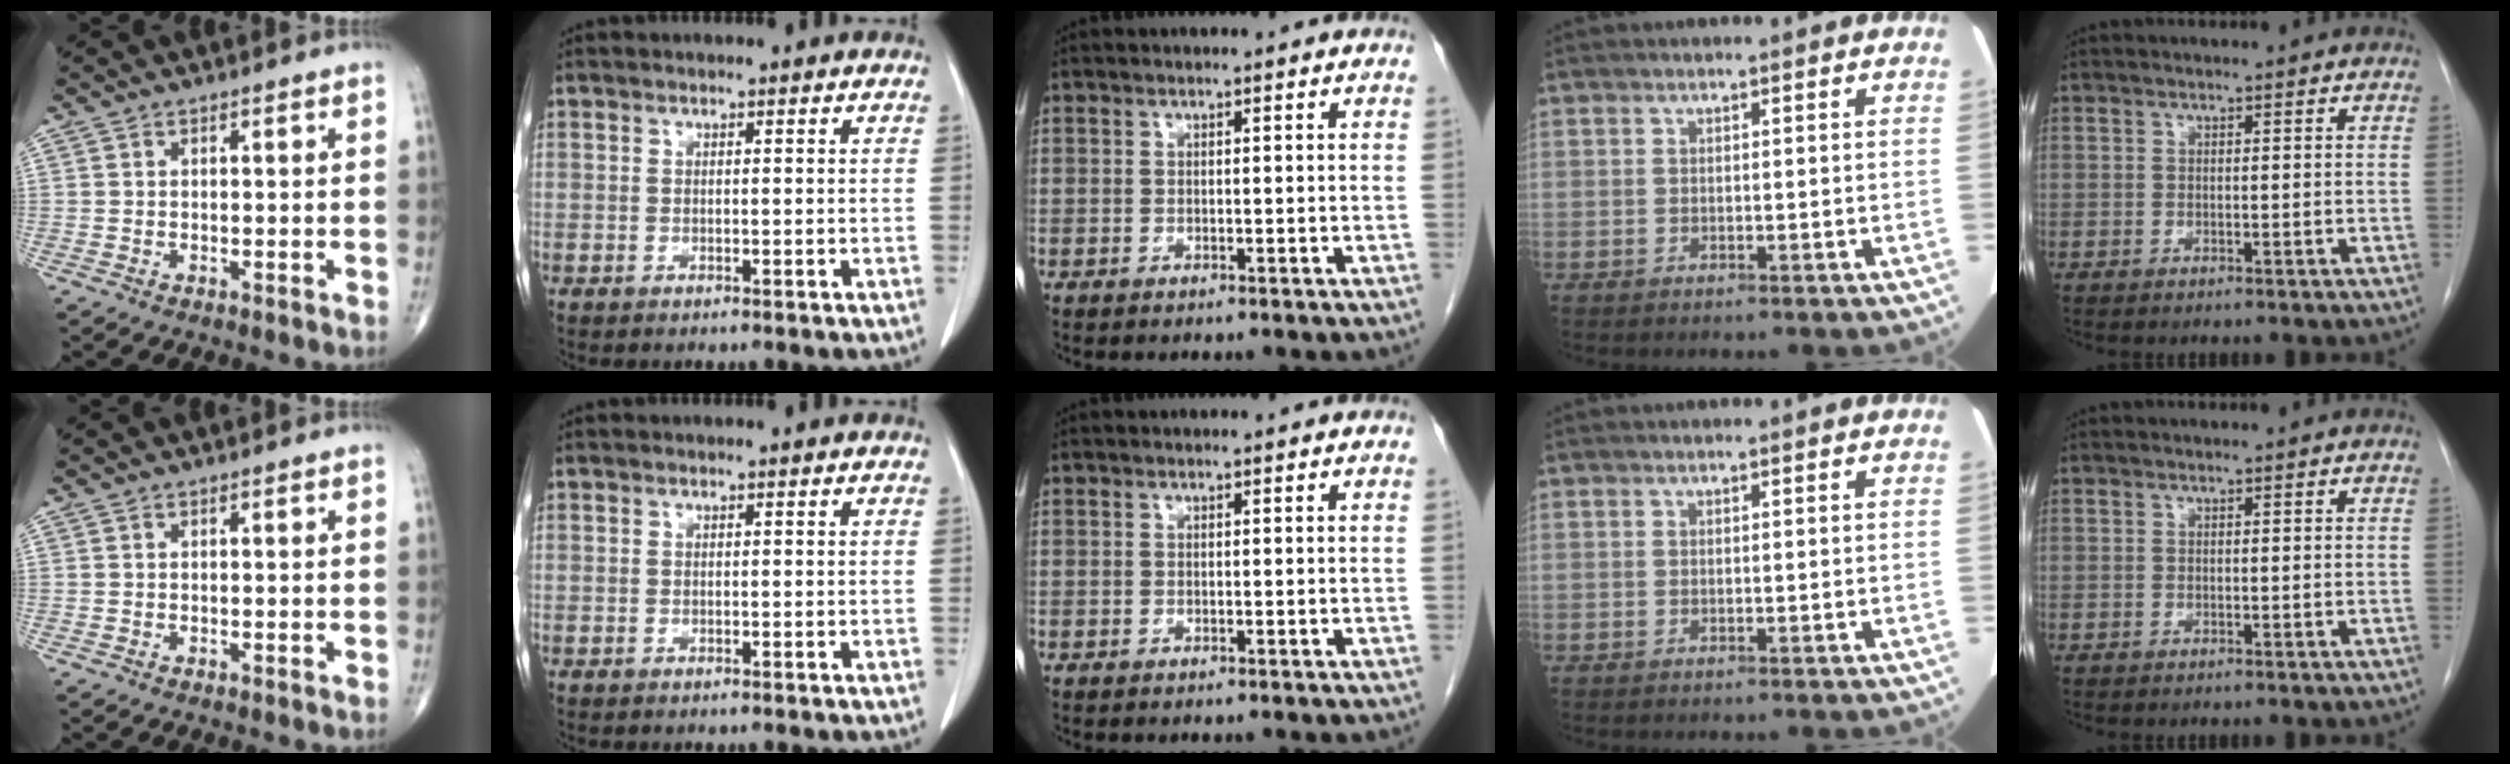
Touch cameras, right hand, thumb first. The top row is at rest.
{}